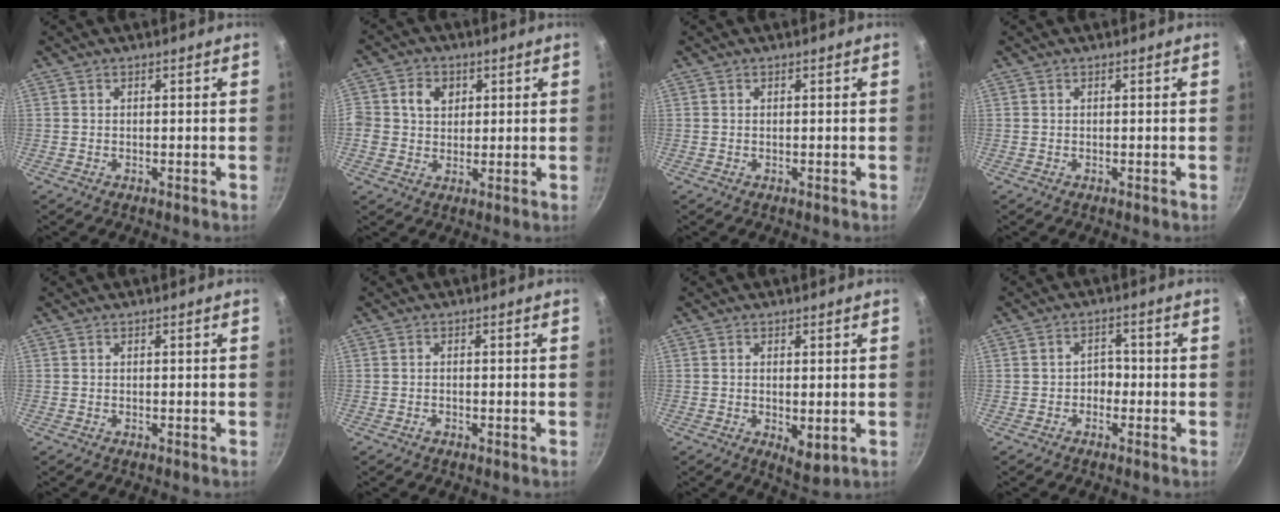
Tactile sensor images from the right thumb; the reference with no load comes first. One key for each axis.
{"total": 5.8, "fx": 1.4, "fy": 5.1, "fz": 2.5, "tx": -0.018, "ty": 0.000, "tz": 0.015}
{"total": 0.0}
{"total": 0.0}
{"total": 0.0}
{"total": 0.7, "fx": -0.5, "fy": 0.3, "fz": 0.5, "tx": -0.012, "ty": 0.003, "tz": -0.012}
{"total": 4.3, "fx": -0.4, "fy": 1.9, "fz": 3.8, "tx": -0.059, "ty": -0.016, "tz": -0.002}
{"total": 2.7, "fx": -1.0, "fy": 2.1, "fz": 1.3, "tx": 0.004, "ty": 0.017, "tz": -0.019}